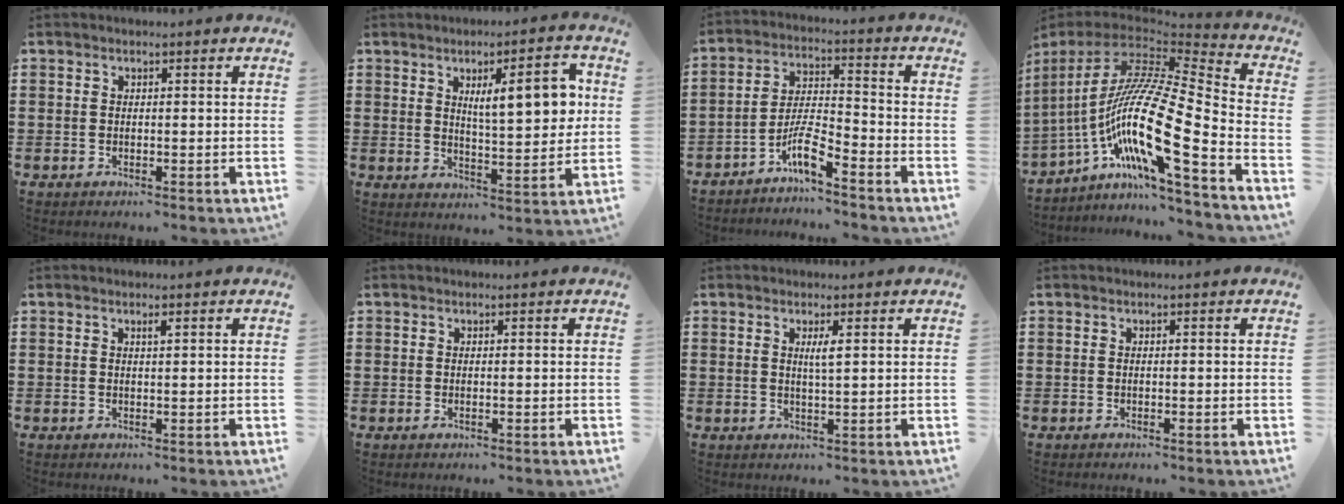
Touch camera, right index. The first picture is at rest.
{"total": 9.2, "force": [2.9, 2.7, 8.4], "torque": [-0.129, -0.004, 0.041]}
{"total": 6.2, "force": [-4.8, 1.0, 3.9], "torque": [-0.095, -0.006, -0.096]}
{"total": 17.2, "force": [-5.1, 4.0, 15.9], "torque": [-0.358, -0.027, -0.114]}
{"total": 0.7, "force": [0.4, 0.1, 0.6], "torque": [-0.011, 0.000, 0.007]}
{"total": 0.0}
{"total": 1.9, "force": [0.6, 0.1, 1.8], "torque": [-0.037, -0.001, 0.010]}
{"total": 0.0}